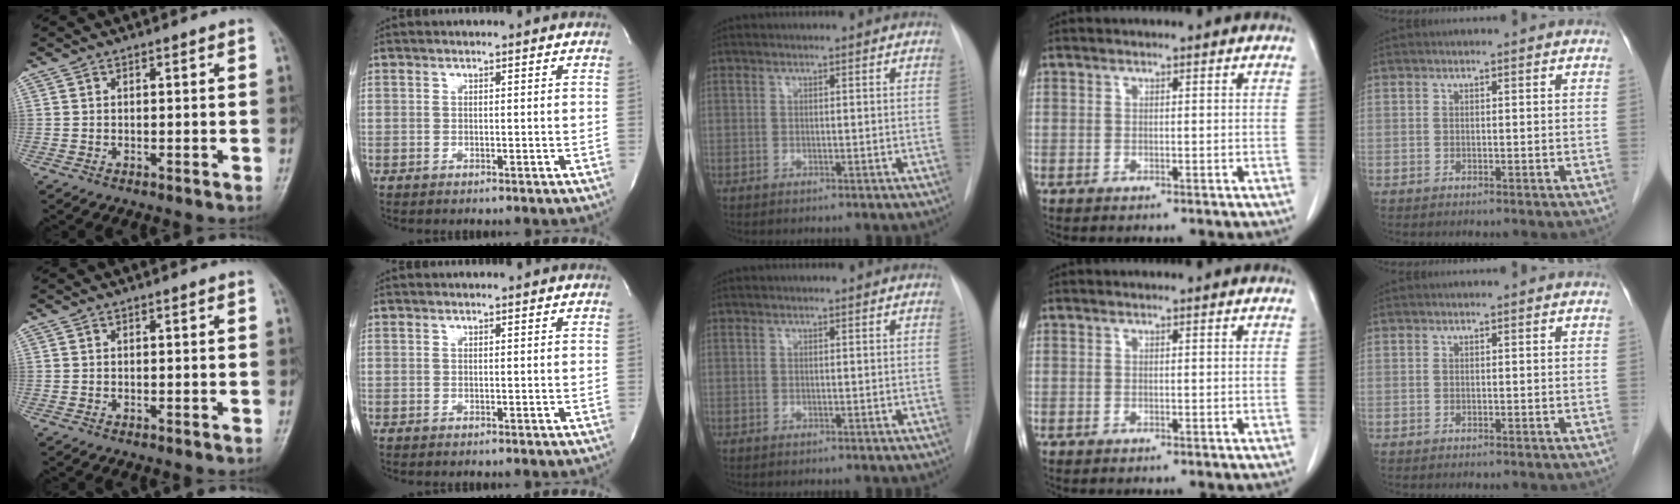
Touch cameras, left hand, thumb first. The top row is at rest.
{}